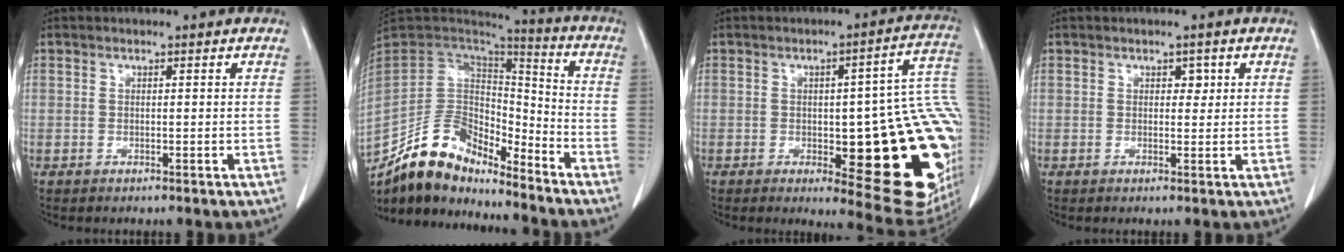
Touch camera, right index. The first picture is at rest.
{"total": 13.9, "force": [-12.2, 5.3, 4.2], "torque": [-0.069, 0.052, -0.227]}
{"total": 24.8, "force": [-3.3, 6.4, 23.7], "torque": [-0.204, 0.017, -0.022]}
{"total": 1.7, "force": [0.7, 1.1, 1.0], "torque": [-0.009, 0.000, 0.009]}